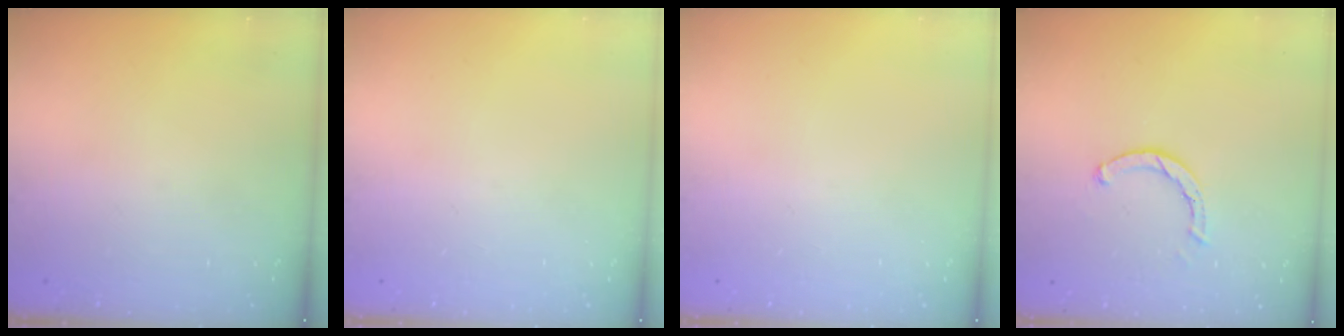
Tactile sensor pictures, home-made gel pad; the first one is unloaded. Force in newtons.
{"total": 0.0}
{"total": 0.0}
{"total": 1.6, "press": 1.6, "slide": 0.2}